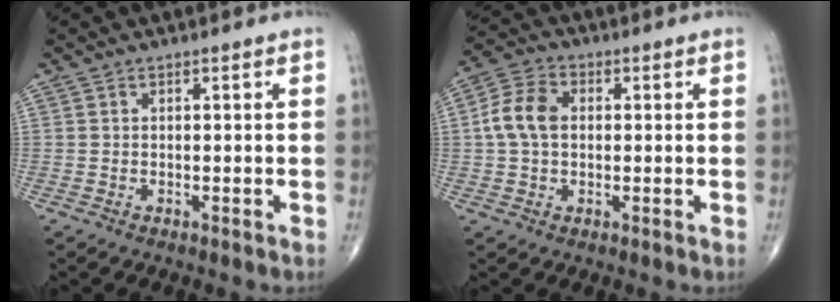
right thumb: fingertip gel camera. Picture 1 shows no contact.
{"total": 7.7, "force": [0.6, 5.4, 5.4], "torque": [-0.105, 0.018, 0.004]}